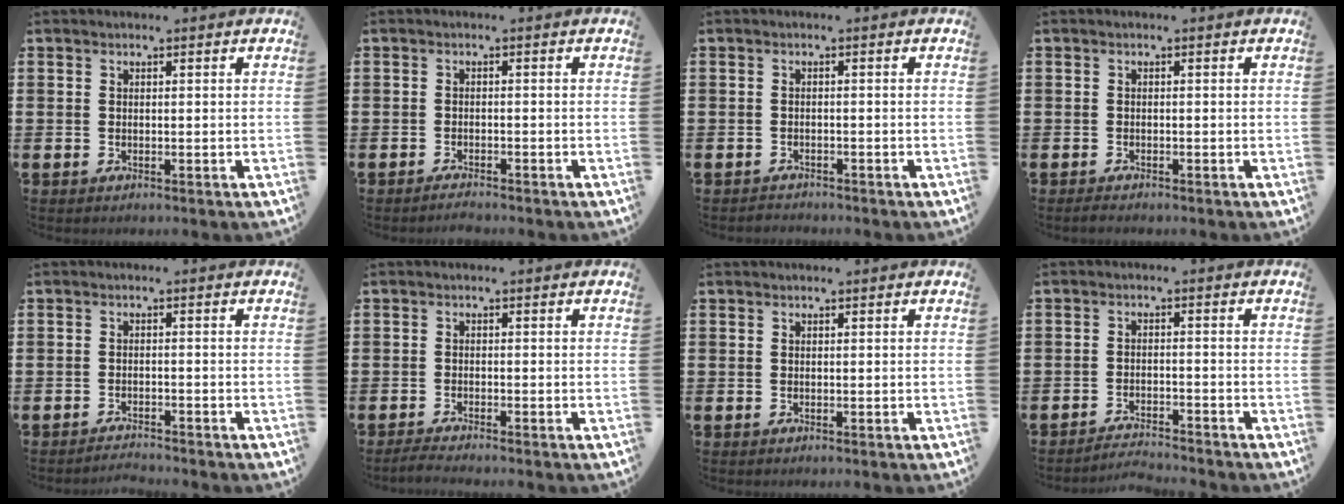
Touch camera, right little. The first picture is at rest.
{"total": 1.3, "force": [-1.2, 0.0, 0.3], "torque": [-0.008, 0.000, -0.024]}
{"total": 0.9, "force": [-0.9, 0.1, -0.1], "torque": [-0.001, 0.002, -0.019]}
{"total": 0.7, "force": [-0.6, 0.2, 0.4], "torque": [-0.009, 0.000, -0.013]}
{"total": 1.6, "force": [-1.6, -0.1, -0.1], "torque": [-0.003, 0.005, -0.033]}
{"total": 1.3, "force": [-1.1, 0.0, 0.6], "torque": [-0.010, 0.001, -0.022]}
{"total": 0.0}
{"total": 2.4, "force": [-2.4, -0.2, 0.0], "torque": [-0.004, 0.003, -0.053]}